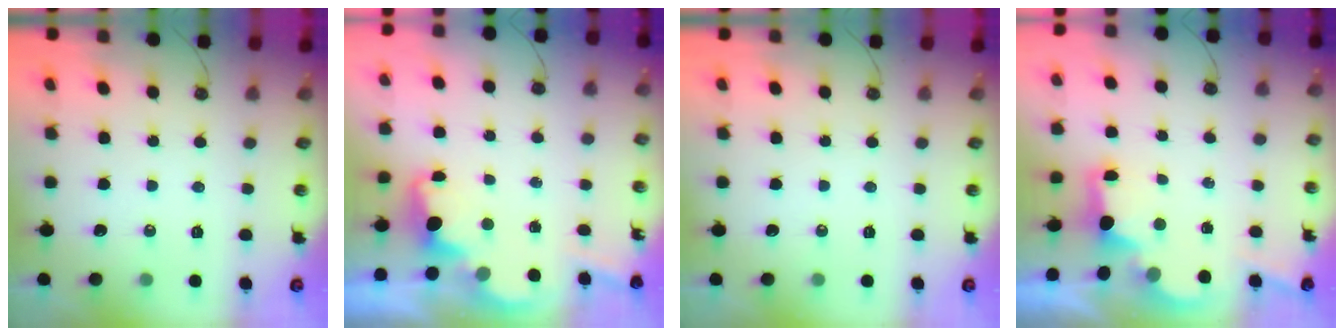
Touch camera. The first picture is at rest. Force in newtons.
{"total": 3.5, "press": 3.4, "slide": 0.8}
{"total": 0.0}
{"total": 2.5, "press": 2.4, "slide": 0.9}